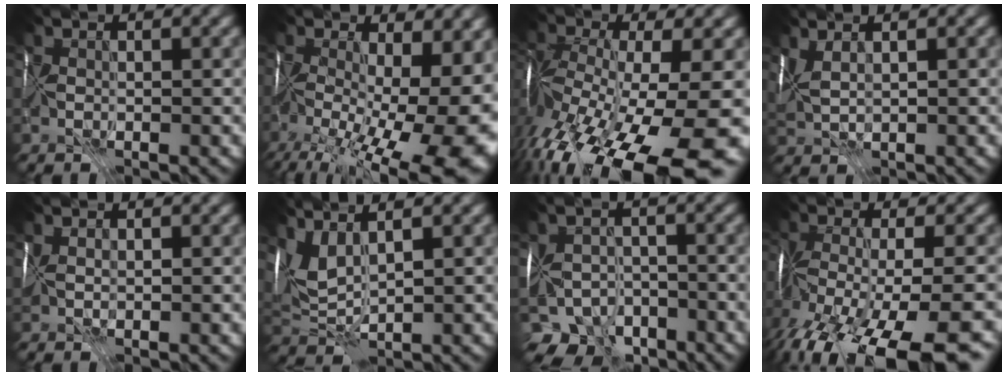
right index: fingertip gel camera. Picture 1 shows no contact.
{"total": 19.6, "force": [-6.5, 9.1, 16.1], "torque": [-0.216, -0.026, -0.064]}
{"total": 18.2, "force": [-9.1, 7.2, 14.0], "torque": [-0.268, -0.035, -0.134]}
{"total": 2.3, "force": [1.5, 0.7, 1.5], "torque": [-0.042, 0.015, 0.036]}
{"total": 1.7, "force": [0.4, 1.0, 1.3], "torque": [-0.026, 0.004, 0.009]}
{"total": 4.1, "force": [2.9, 1.2, 2.6], "torque": [-0.069, 0.010, 0.068]}
{"total": 7.1, "force": [-4.8, 4.7, 2.3], "torque": [-0.027, -0.012, -0.078]}
{"total": 13.1, "force": [-8.7, 4.2, 8.8], "torque": [-0.184, -0.019, -0.127]}